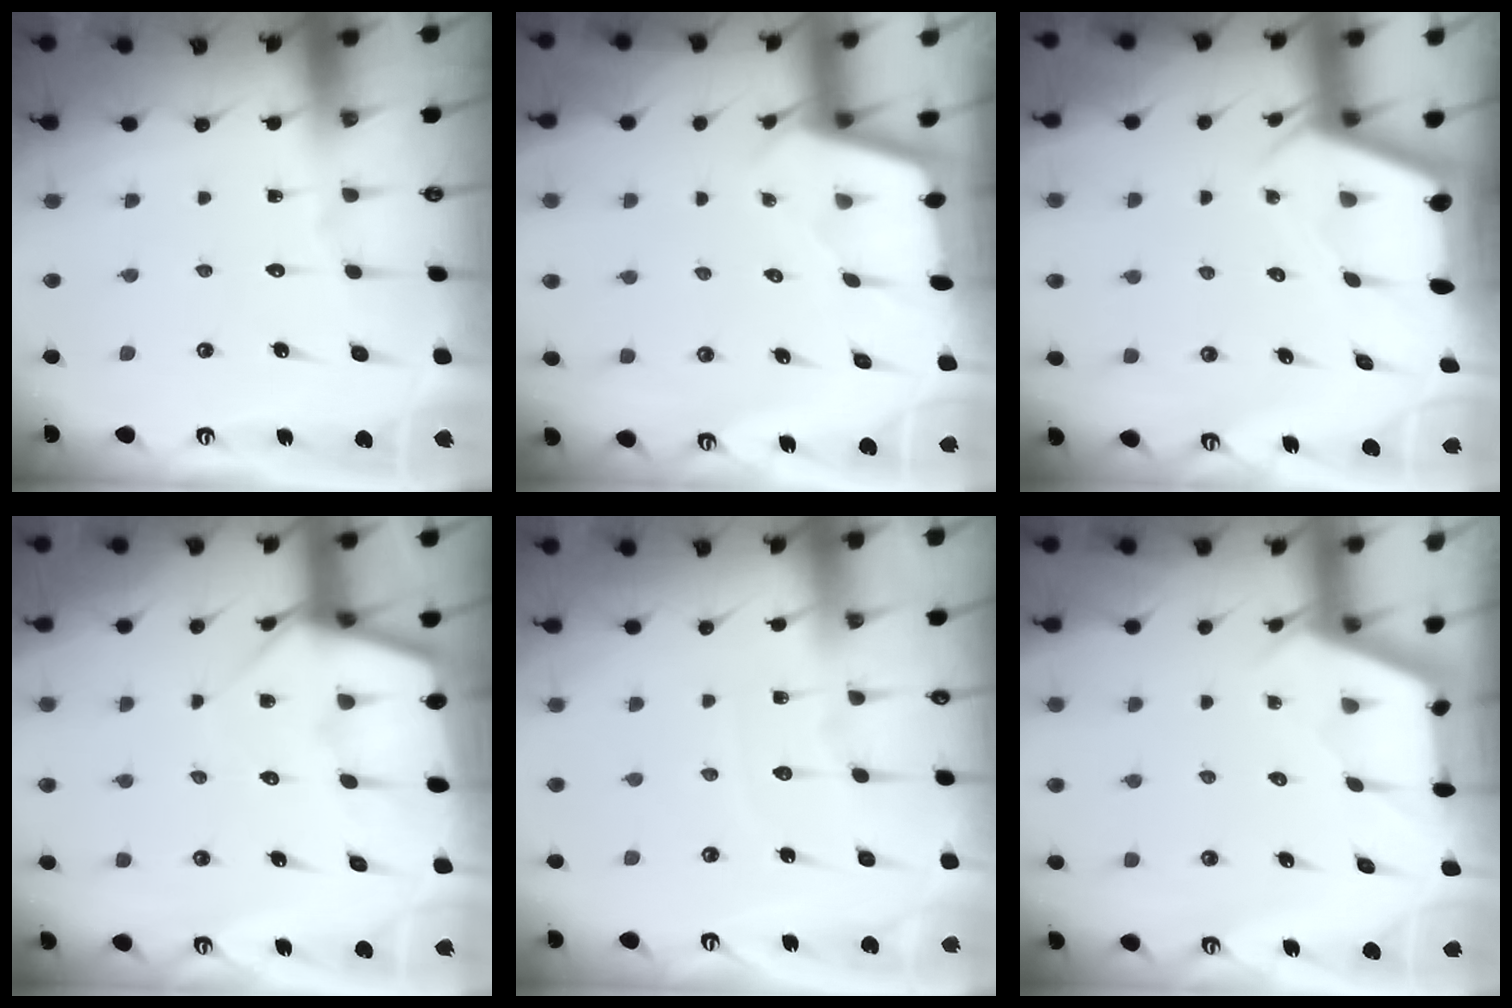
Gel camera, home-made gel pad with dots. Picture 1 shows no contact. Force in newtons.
{"total": 1.9, "press": 1.9, "slide": 0.2}
{"total": 2.5, "press": 2.5, "slide": 0.3}
{"total": 6.5, "press": 6.5, "slide": 0.5}
{"total": 3.9, "press": 3.9, "slide": 0.4}
{"total": 2.5, "press": 2.5, "slide": 0.3}